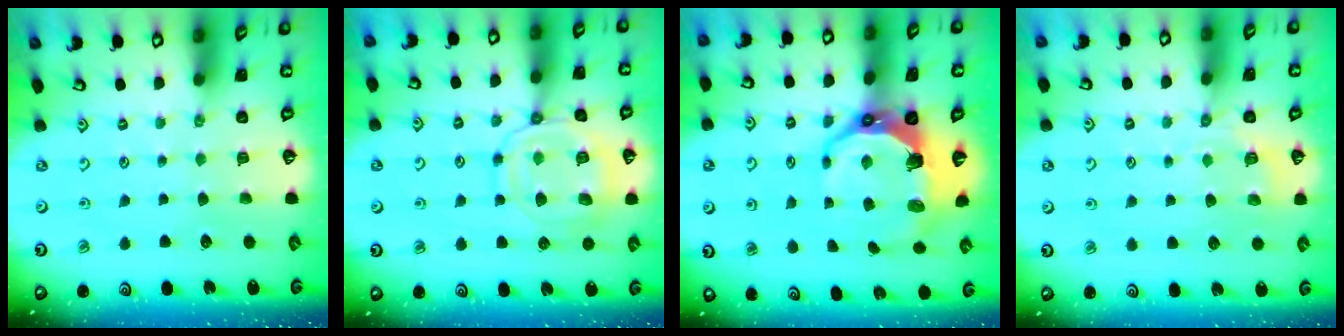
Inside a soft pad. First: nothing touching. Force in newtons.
{"total": 13.4, "press": 13.3, "slide": 1.0}
{"total": 11.7, "press": 10.2, "slide": 5.7}
{"total": 4.4, "press": 4.1, "slide": 1.7}